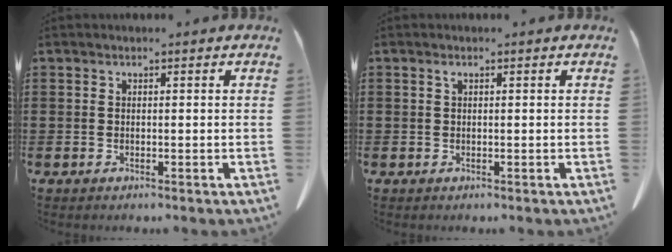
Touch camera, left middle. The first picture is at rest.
{"total": 0.6, "force": [0.2, 0.3, 0.4], "torque": [-0.011, 0.001, 0.005]}